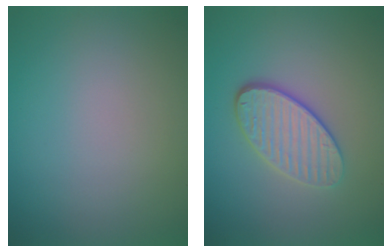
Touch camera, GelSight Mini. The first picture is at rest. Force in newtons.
{"total": 4.0, "press": 3.3, "slide": 2.4}